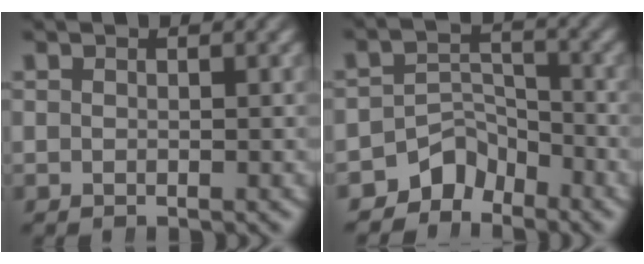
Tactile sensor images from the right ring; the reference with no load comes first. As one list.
[{"total": 6.2, "force": [-3.9, 4.3, 2.2], "torque": [-0.035, -0.015, -0.069]}]